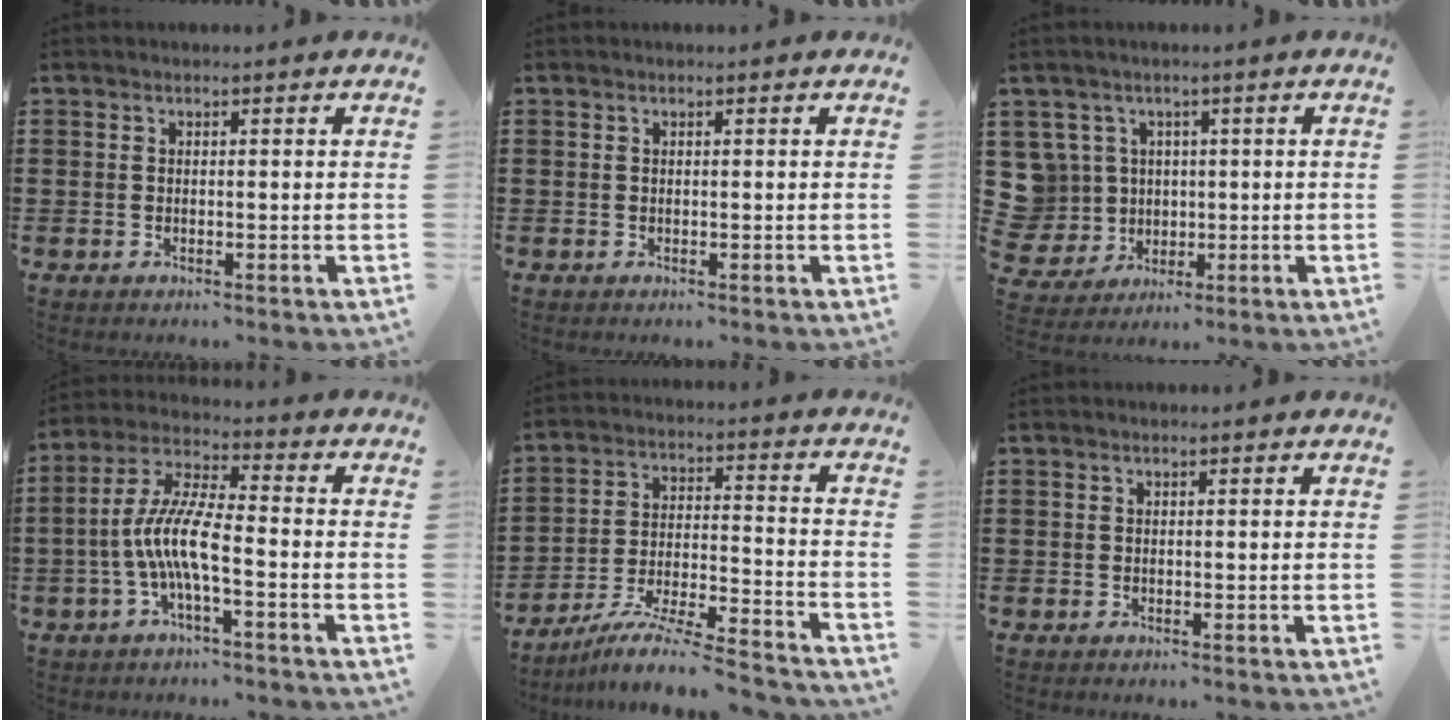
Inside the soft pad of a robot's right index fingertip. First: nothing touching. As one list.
[{"total": 0.0}, {"total": 7.2, "force": [1.3, 7.0, 1.5], "torque": [-0.086, 0.002, 0.030]}, {"total": 8.7, "force": [-2.8, 1.7, 8.1], "torque": [-0.183, -0.014, -0.059]}, {"total": 8.9, "force": [-7.9, 0.2, 4.0], "torque": [-0.077, -0.001, -0.159]}, {"total": 0.0}]